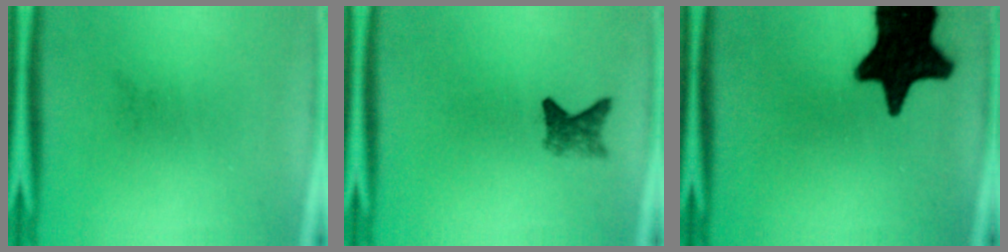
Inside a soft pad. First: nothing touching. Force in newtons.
{"total": 2.7}
{"total": 19.1}